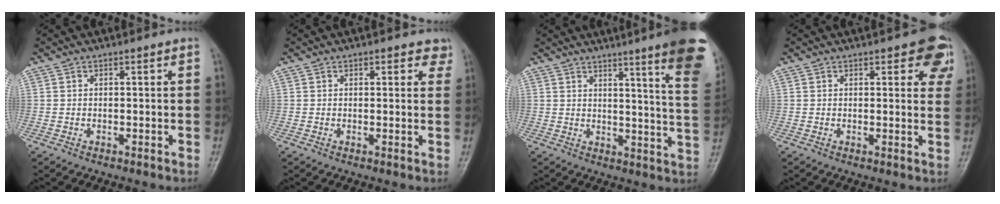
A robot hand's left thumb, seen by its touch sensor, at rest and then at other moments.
{"total": 3.2, "force": [2.0, 1.8, 1.6], "torque": [0.010, -0.006, 0.019]}
{"total": 17.7, "force": [11.2, 1.2, 13.7], "torque": [-0.147, -0.065, 0.124]}
{"total": 7.1, "force": [3.8, 3.1, 5.1], "torque": [-0.020, -0.011, 0.036]}